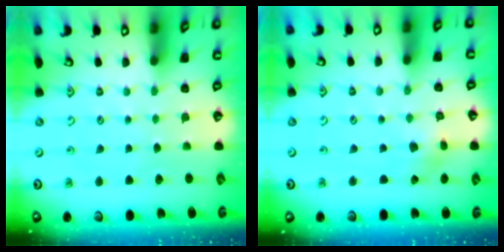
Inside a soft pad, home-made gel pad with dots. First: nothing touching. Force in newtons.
{"total": 2.6, "press": 2.6, "slide": 0.4}